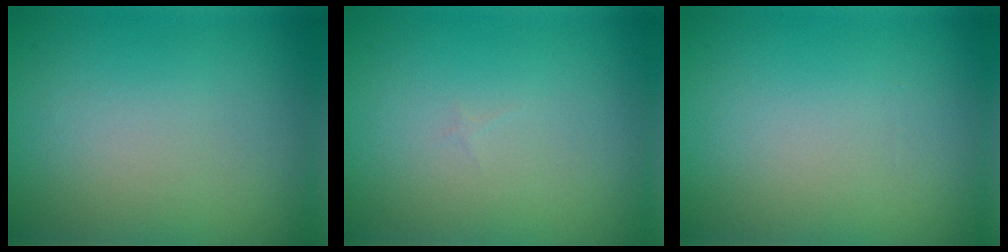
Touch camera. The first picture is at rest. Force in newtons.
{"total": 0.0}
{"total": 0.0}